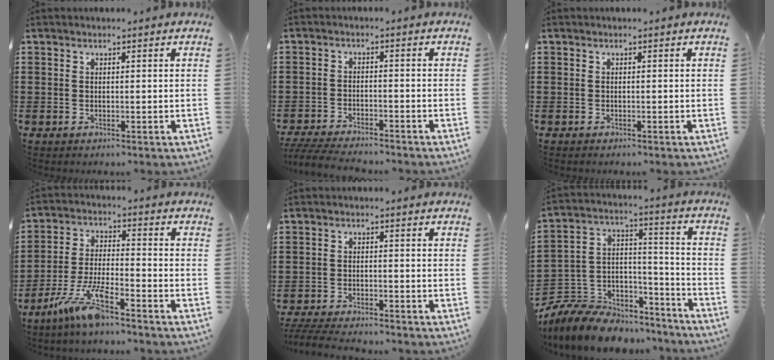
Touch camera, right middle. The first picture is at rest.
{"total": 4.8, "force": [-4.6, 0.6, 1.1], "torque": [-0.028, 0.000, -0.095]}
{"total": 0.0}
{"total": 8.6, "force": [-6.4, 1.2, 5.7], "torque": [-0.130, -0.009, -0.124]}
{"total": 4.2, "force": [-4.1, 0.5, 0.9], "torque": [-0.027, -0.003, -0.087]}
{"total": 9.2, "force": [-8.0, 4.2, 1.8], "torque": [-0.060, 0.006, -0.159]}